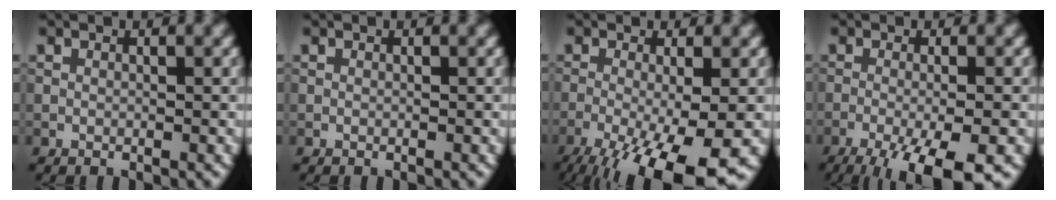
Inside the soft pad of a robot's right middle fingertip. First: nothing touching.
{"total": 0.0}
{"total": 11.3, "force": [-5.6, 3.0, 9.4], "torque": [-0.154, -0.024, -0.092]}
{"total": 8.9, "force": [-4.9, 2.4, 7.0], "torque": [-0.100, -0.020, -0.076]}